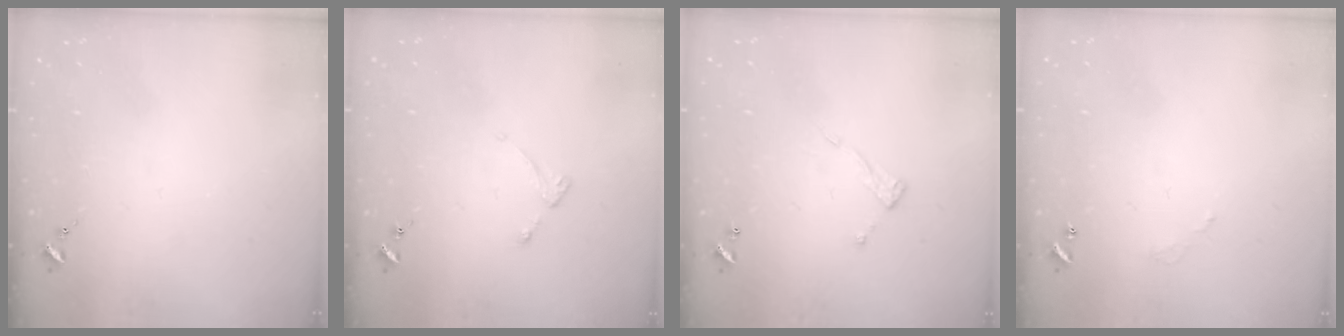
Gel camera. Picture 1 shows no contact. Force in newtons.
{"total": 2.6, "press": 2.6, "slide": 0.5}
{"total": 7.0, "press": 7.0, "slide": 0.4}
{"total": 3.0, "press": 3.0, "slide": 0.2}